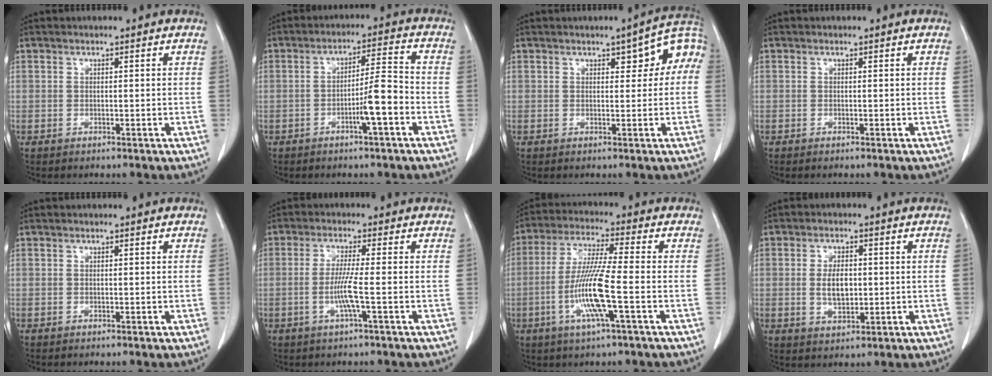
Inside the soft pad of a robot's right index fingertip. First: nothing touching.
{"total": 6.3, "force": [-2.5, 0.0, 5.8], "torque": [-0.098, 0.008, -0.040]}
{"total": 6.4, "force": [1.7, 2.3, 5.8], "torque": [-0.066, 0.029, 0.015]}
{"total": 0.0}
{"total": 0.0}
{"total": 4.7, "force": [-1.2, -0.7, 4.5], "torque": [-0.093, -0.008, -0.025]}
{"total": 10.8, "force": [-2.9, -0.1, 10.4], "torque": [-0.209, -0.010, -0.062]}
{"total": 4.9, "force": [0.0, 2.5, 4.2], "torque": [-0.083, 0.001, 0.006]}